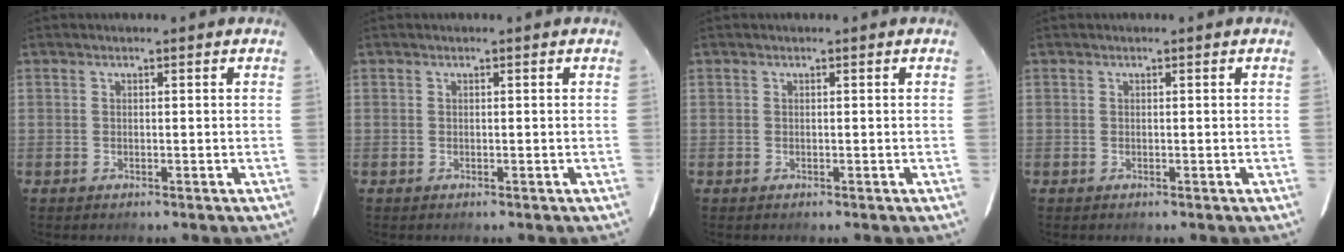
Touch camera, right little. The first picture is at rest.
{"total": 0.0}
{"total": 0.0}
{"total": 0.0}